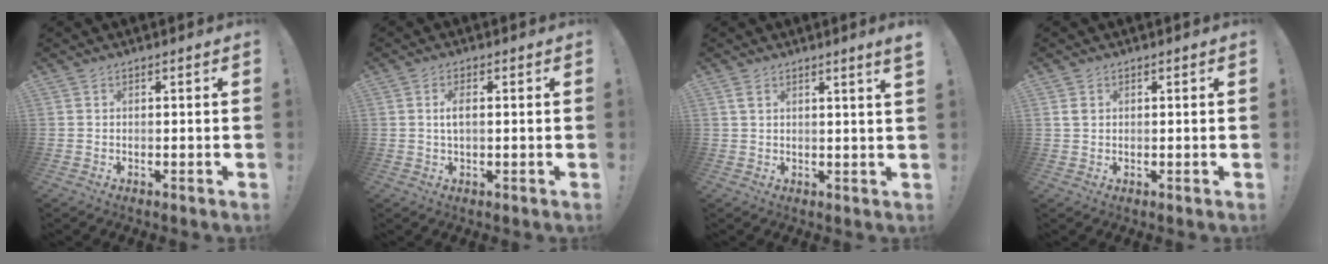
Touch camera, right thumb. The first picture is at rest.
{"total": 3.0, "force": [0.3, 1.0, 2.8], "torque": [-0.049, 0.002, 0.004]}
{"total": 3.3, "force": [2.2, -0.6, 2.4], "torque": [-0.032, -0.013, 0.034]}
{"total": 1.6, "force": [0.6, 1.2, 0.8], "torque": [-0.013, 0.002, 0.010]}